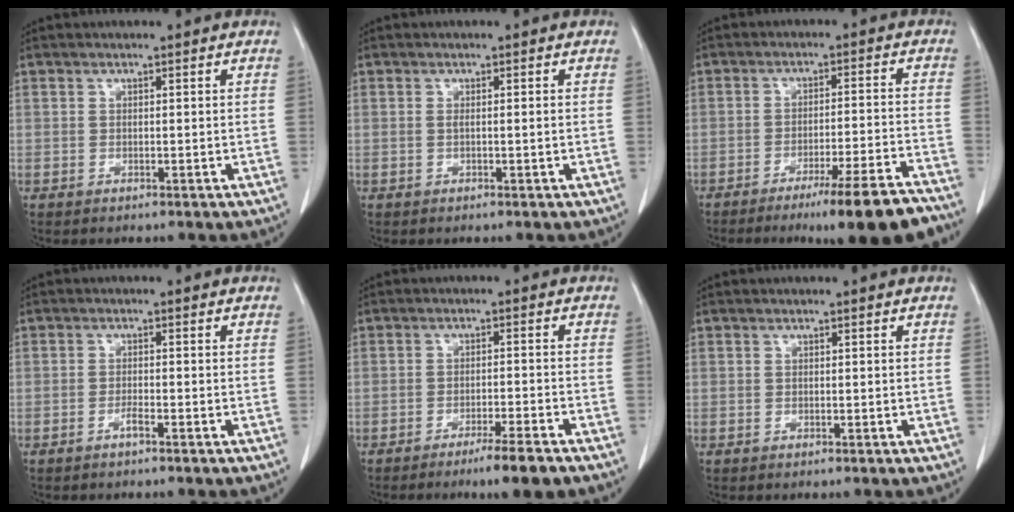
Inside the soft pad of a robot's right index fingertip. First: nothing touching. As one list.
[{"total": 1.0, "force": [0.1, 0.0, 1.0], "torque": [-0.014, 0.001, 0.007]}, {"total": 12.9, "force": [-10.4, -0.3, 7.7], "torque": [-0.080, -0.003, -0.152]}, {"total": 1.4, "force": [-1.0, -0.1, 0.9], "torque": [-0.018, 0.000, -0.020]}, {"total": 5.6, "force": [-4.1, -0.3, 3.8], "torque": [-0.057, -0.011, -0.067]}, {"total": 0.0}]